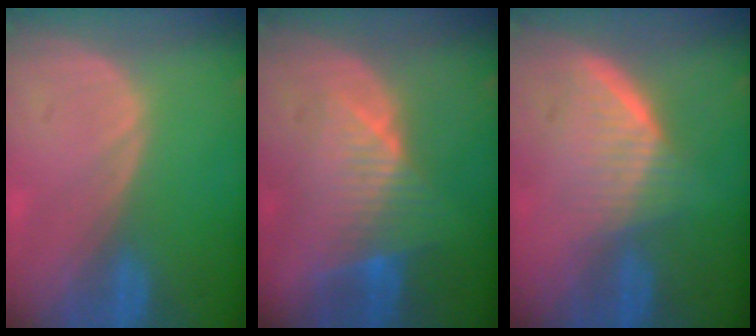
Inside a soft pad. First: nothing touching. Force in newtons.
{"total": 8.0, "press": 6.9, "slide": 4.0}
{"total": 6.0, "press": 5.7, "slide": 2.1}